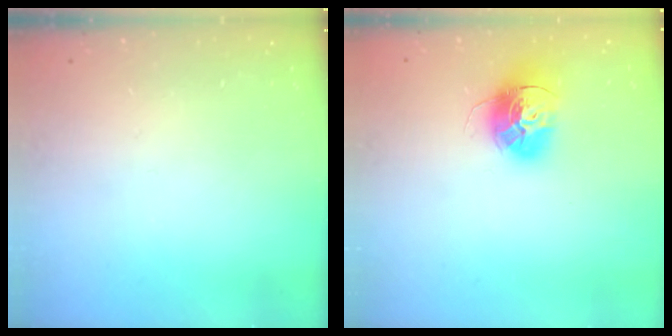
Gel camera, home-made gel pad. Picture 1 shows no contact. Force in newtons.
{"total": 14.6, "press": 14.5, "slide": 1.3}